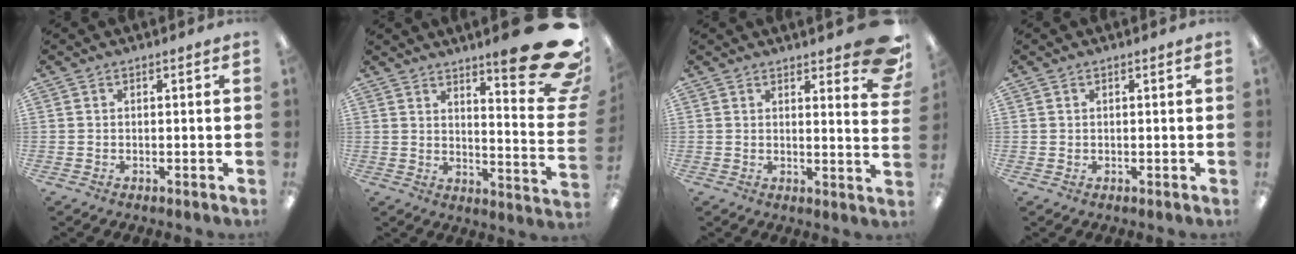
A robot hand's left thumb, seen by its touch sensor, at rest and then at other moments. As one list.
[{"total": 18.1, "force": [12.2, 3.1, 13.0], "torque": [-0.181, -0.098, 0.197]}, {"total": 8.5, "force": [5.8, 2.1, 5.8], "torque": [-0.068, -0.037, 0.097]}, {"total": 0.6, "force": [0.3, 0.4, 0.3], "torque": [-0.005, 0.005, 0.005]}]